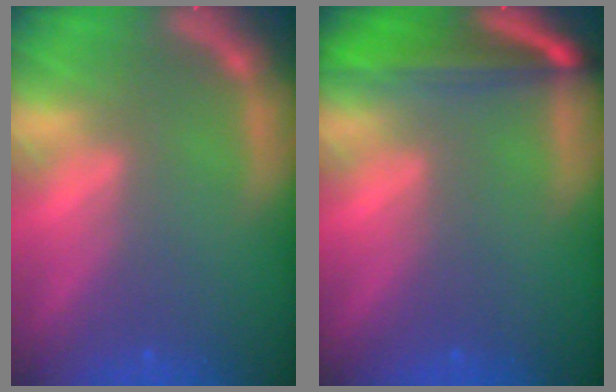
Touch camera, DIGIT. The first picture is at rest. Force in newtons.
{"total": 6.5}